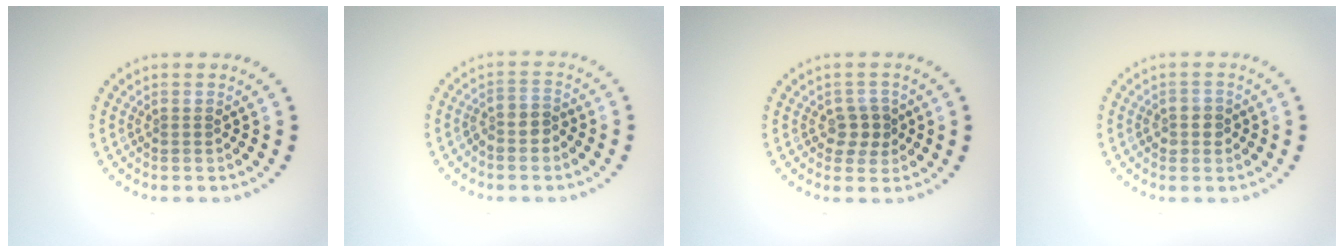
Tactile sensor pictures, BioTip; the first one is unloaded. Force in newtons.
{"total": 2.2, "press": 1.9, "slide": 1.2}
{"total": 2.1, "press": 1.9, "slide": 0.7}
{"total": 1.7, "press": 1.5, "slide": 0.7}